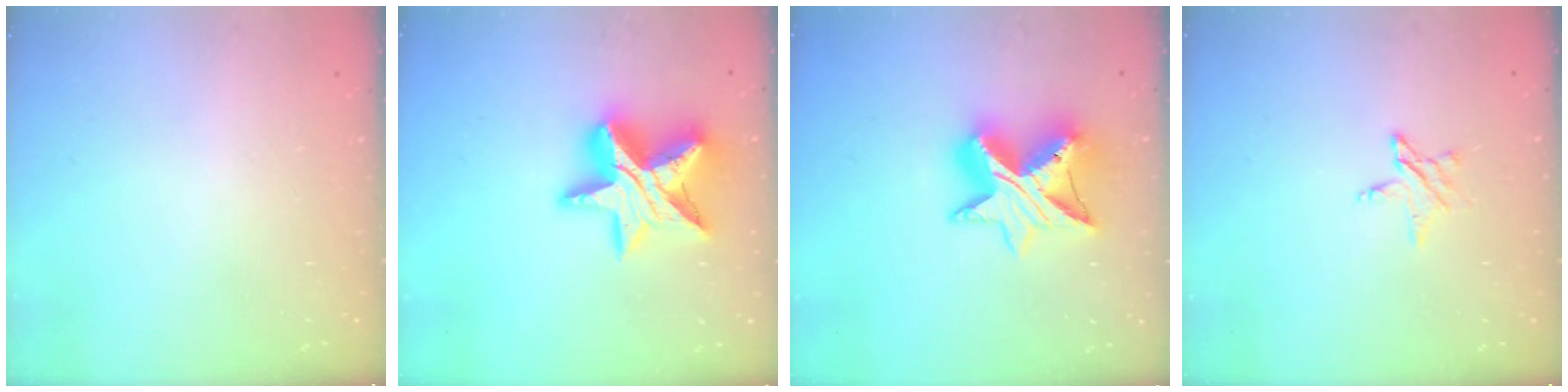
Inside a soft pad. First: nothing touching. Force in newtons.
{"total": 18.3, "press": 18.3, "slide": 1.3}
{"total": 13.9, "press": 13.8, "slide": 1.1}
{"total": 4.5, "press": 4.5, "slide": 0.4}